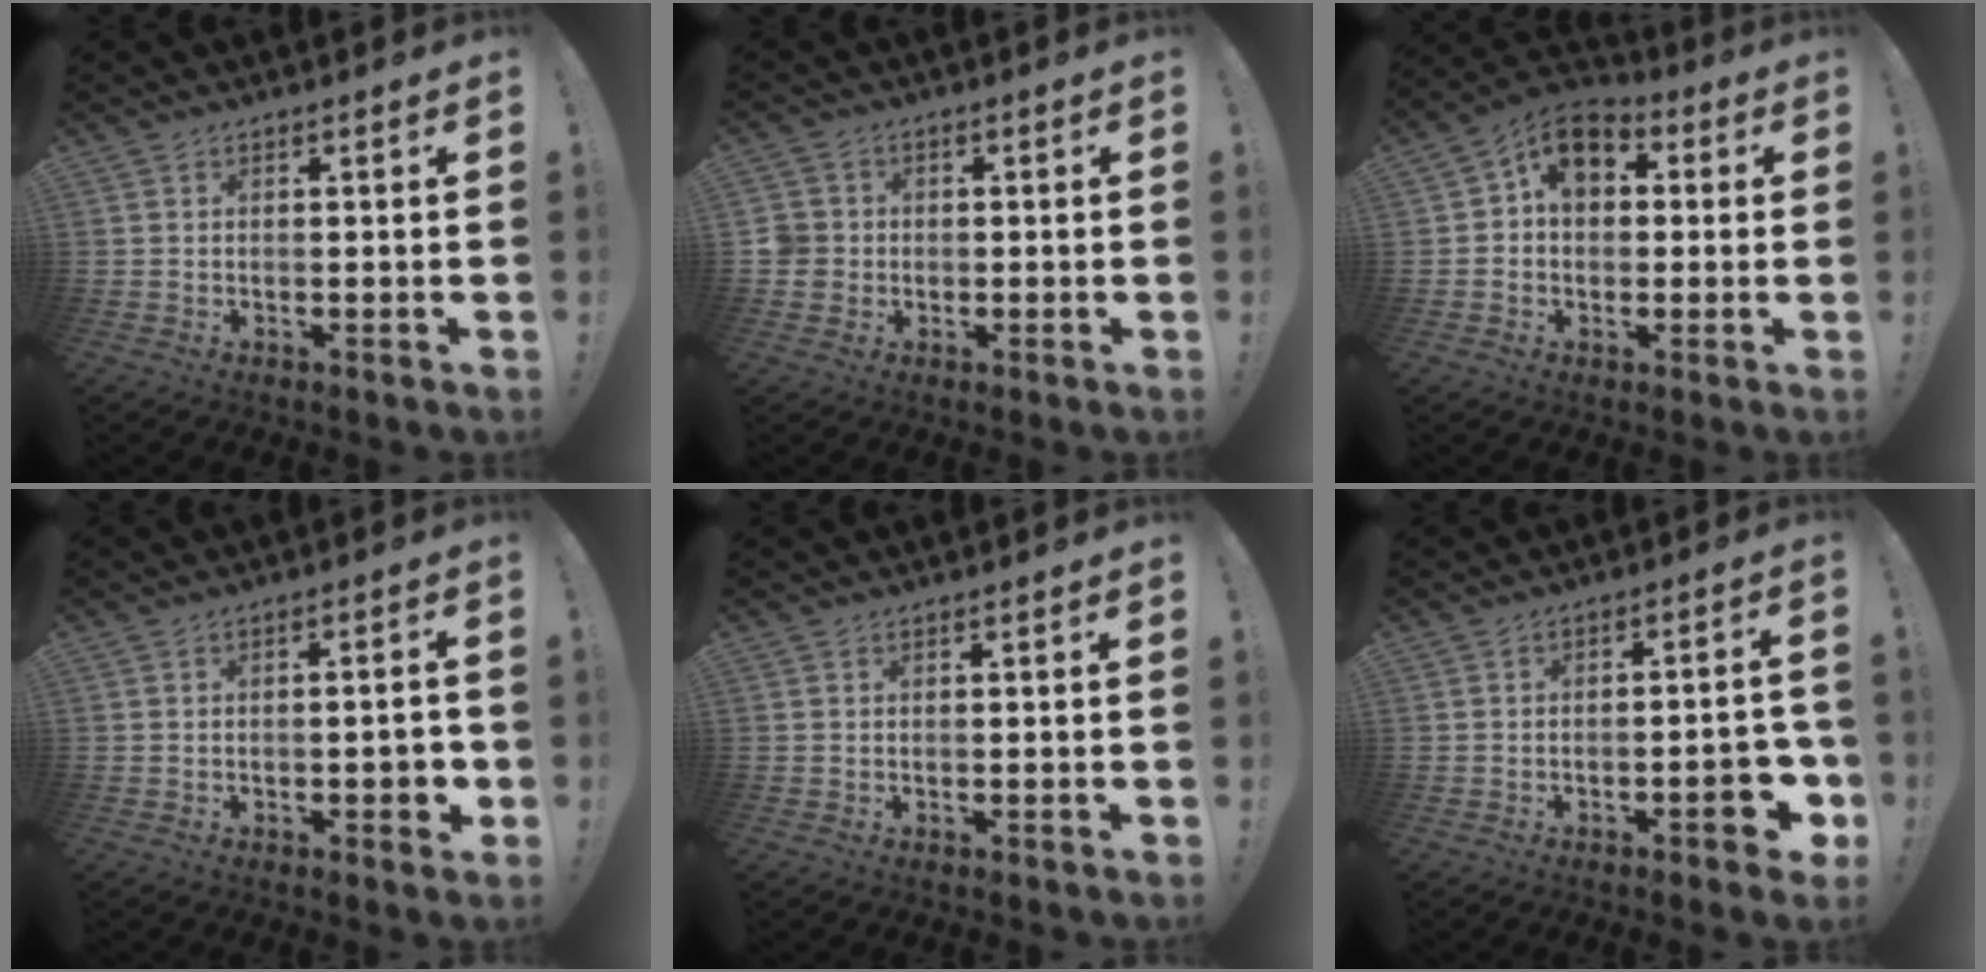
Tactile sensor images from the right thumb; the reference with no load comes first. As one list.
[{"total": 5.0, "force": [-0.4, 4.7, 1.5], "torque": [-0.042, 0.009, -0.005]}, {"total": 10.0, "force": [3.1, 7.4, 6.0], "torque": [-0.083, -0.004, 0.060]}, {"total": 4.0, "force": [-1.4, 1.3, 3.5], "torque": [-0.042, 0.007, -0.022]}, {"total": 0.0}, {"total": 8.4, "force": [-3.6, 3.0, 7.0], "torque": [-0.080, 0.014, -0.056]}]